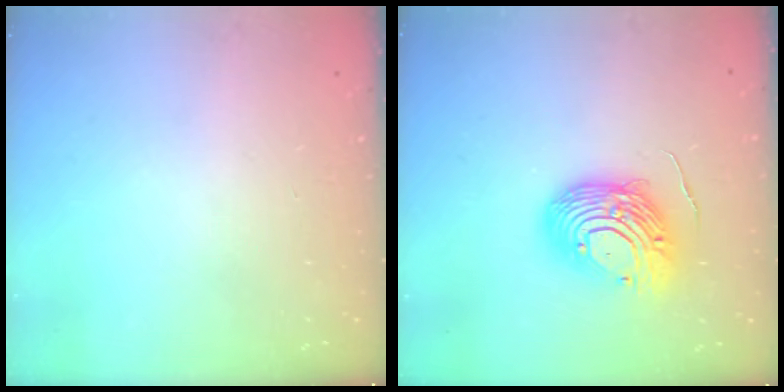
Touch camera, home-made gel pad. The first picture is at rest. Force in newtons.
{"total": 14.3, "press": 14.2, "slide": 1.4}